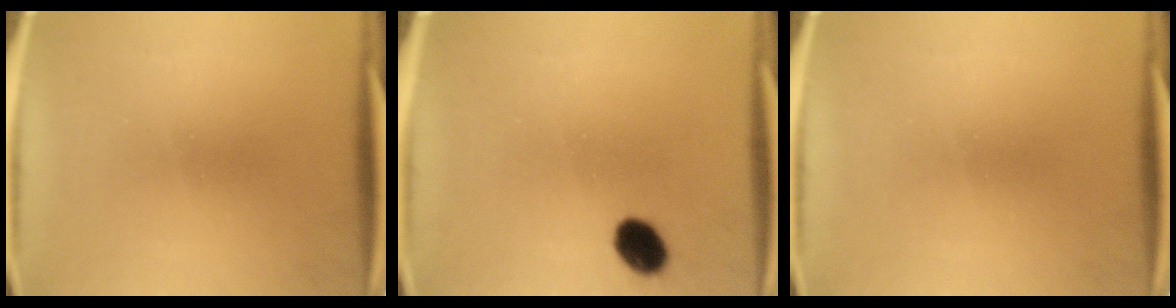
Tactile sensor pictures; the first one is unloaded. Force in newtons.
{"total": 5.8}
{"total": 0.0}